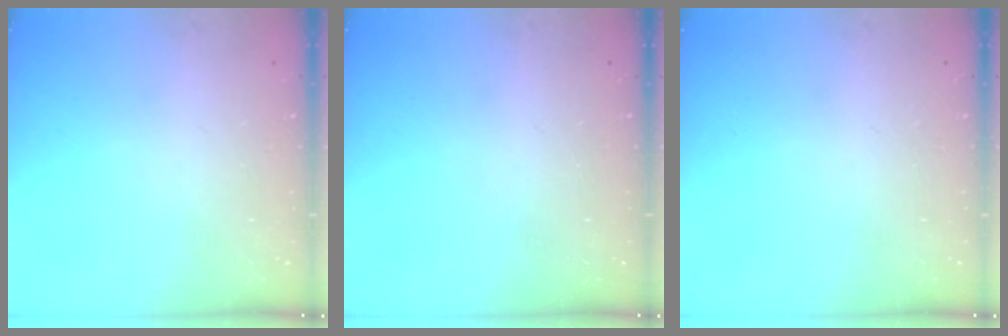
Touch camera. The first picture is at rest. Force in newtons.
{"total": 0.0}
{"total": 0.0}